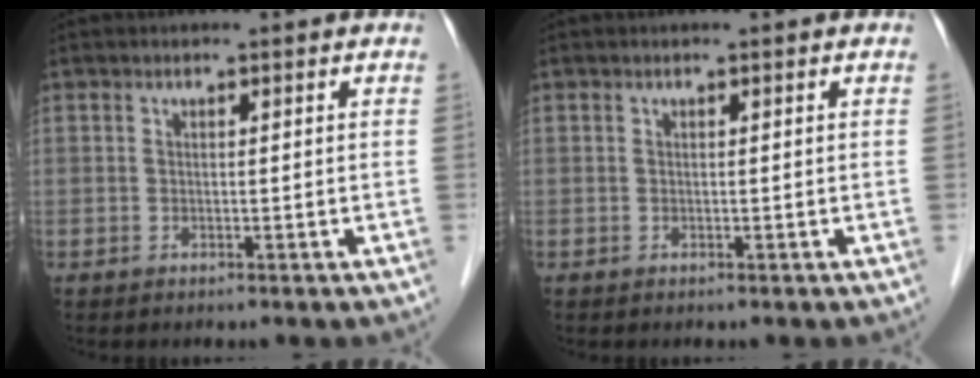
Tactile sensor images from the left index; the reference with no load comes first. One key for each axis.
{"total": 0.0}